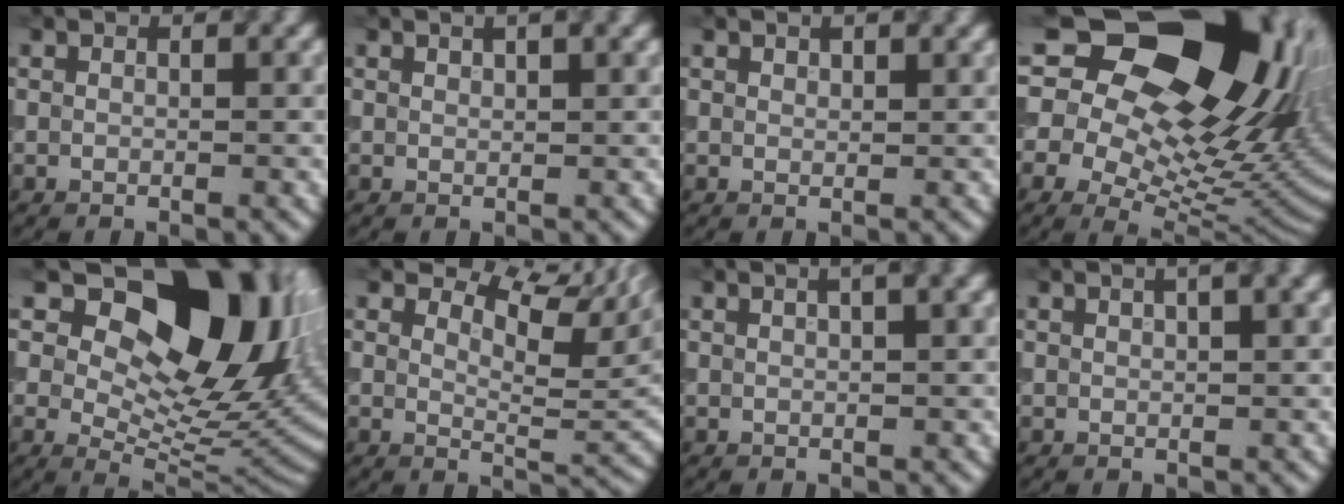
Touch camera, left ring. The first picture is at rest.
{"total": 1.8, "force": [1.2, 0.4, 1.3], "torque": [-0.015, 0.004, 0.019]}
{"total": 1.0, "force": [0.8, 0.4, 0.5], "torque": [-0.008, 0.002, 0.015]}
{"total": 22.5, "force": [9.3, 14.5, 14.5], "torque": [-0.249, 0.063, 0.158]}
{"total": 15.5, "force": [6.1, 9.1, 11.0], "torque": [-0.122, 0.006, 0.098]}
{"total": 7.5, "force": [4.9, 2.7, 5.1], "torque": [-0.071, 0.005, 0.078]}
{"total": 2.9, "force": [1.4, 0.9, 2.3], "torque": [-0.019, 0.003, 0.015]}
{"total": 2.5, "force": [1.3, 0.5, 2.0], "torque": [-0.023, 0.005, 0.019]}